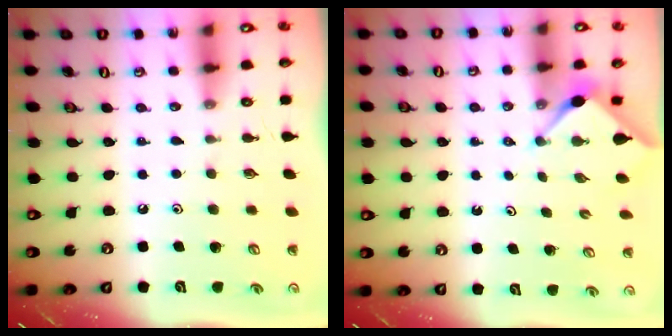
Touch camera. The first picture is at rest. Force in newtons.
{"total": 3.0, "press": 3.0, "slide": 0.3}